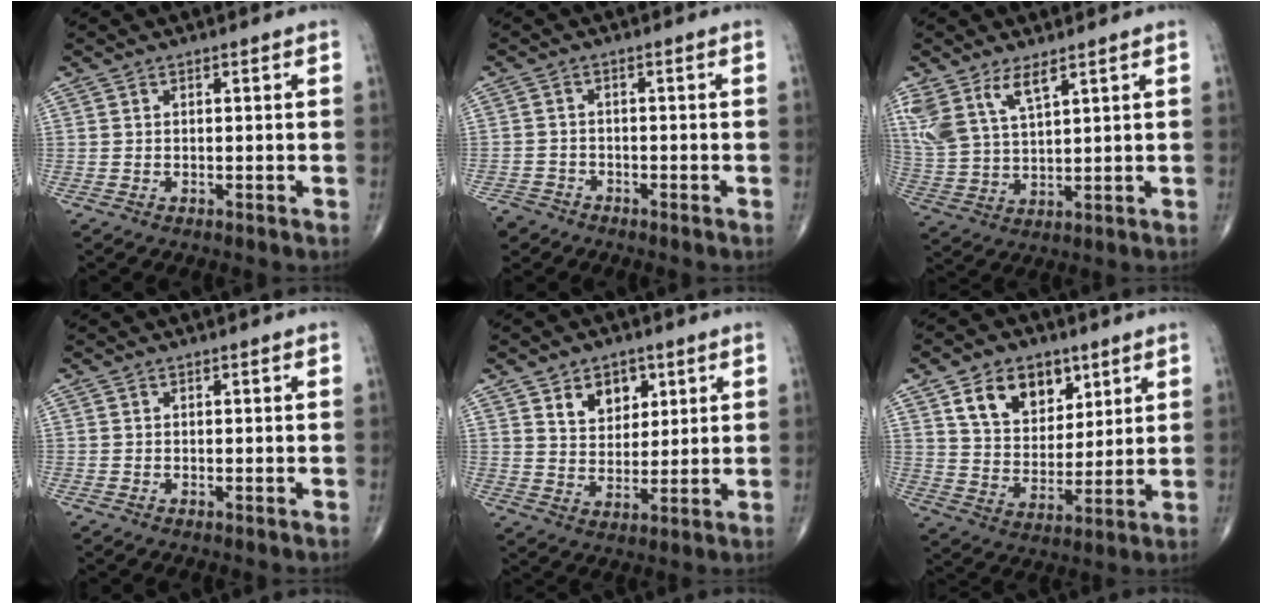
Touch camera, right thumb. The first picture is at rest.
{"total": 3.7, "force": [-2.9, 2.3, 0.0], "torque": [0.000, 0.008, -0.057]}
{"total": 9.6, "force": [5.9, 3.8, 6.5], "torque": [-0.140, -0.017, 0.129]}
{"total": 0.0}
{"total": 7.9, "force": [3.8, 5.5, 4.3], "torque": [-0.038, -0.022, 0.066]}
{"total": 12.7, "force": [6.4, 8.5, 7.0], "torque": [-0.080, -0.034, 0.117]}